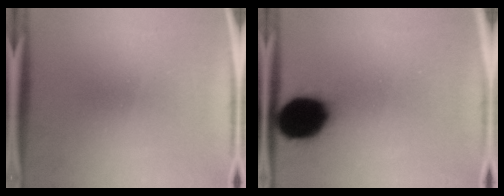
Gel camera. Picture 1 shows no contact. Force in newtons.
{"total": 17.1}